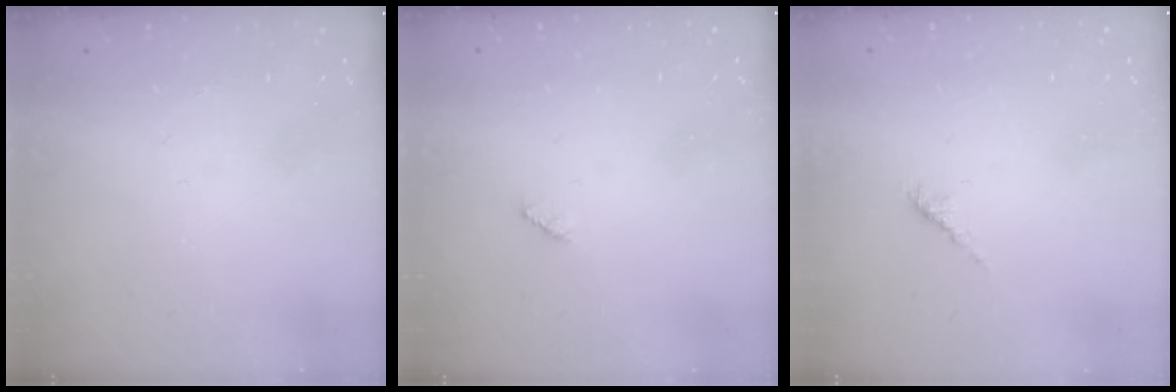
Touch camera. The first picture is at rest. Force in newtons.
{"total": 2.5, "press": 2.5, "slide": 0.3}
{"total": 2.6, "press": 2.4, "slide": 0.7}